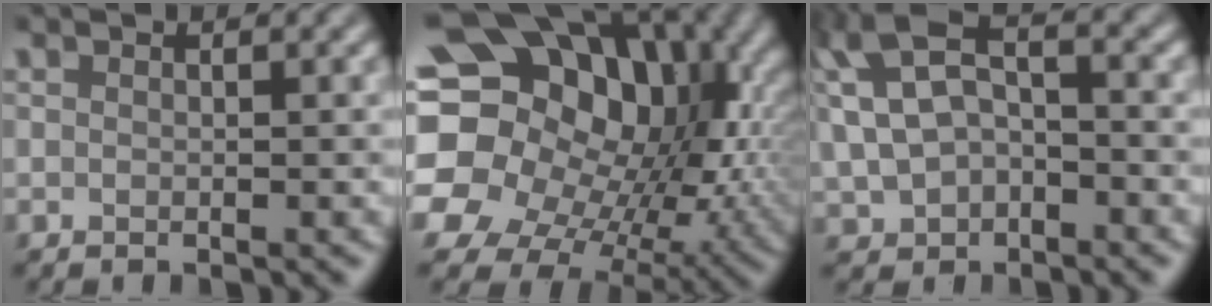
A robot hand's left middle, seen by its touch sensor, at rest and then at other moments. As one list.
[{"total": 20.9, "force": [3.5, 16.7, 12.0], "torque": [-0.219, 0.008, 0.062]}, {"total": 7.1, "force": [1.2, 4.6, 5.2], "torque": [-0.119, 0.008, 0.024]}]